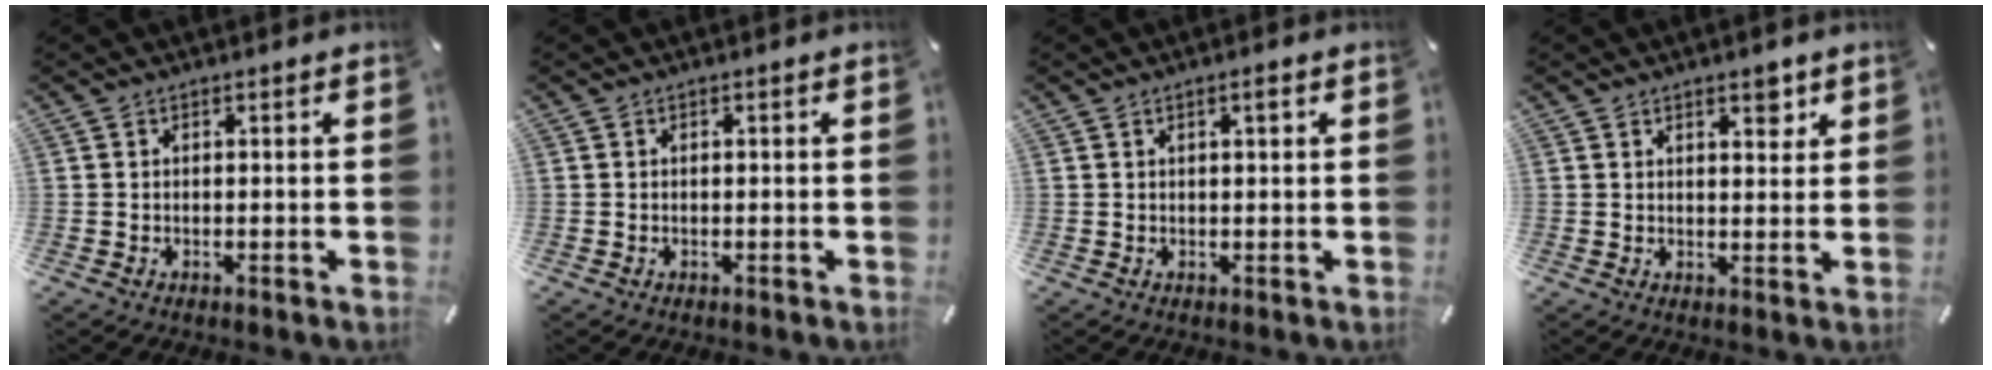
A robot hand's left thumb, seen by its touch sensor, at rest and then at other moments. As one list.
[{"total": 0.5, "force": [-0.1, 0.3, 0.3], "torque": [-0.007, 0.000, -0.003]}, {"total": 1.8, "force": [0.7, 0.4, 1.6], "torque": [-0.032, 0.003, 0.010]}, {"total": 4.0, "force": [2.3, 2.0, 2.6], "torque": [-0.024, -0.010, 0.032]}]